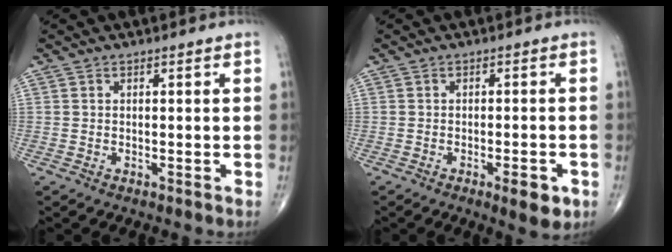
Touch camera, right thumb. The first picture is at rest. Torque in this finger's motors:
{"motor_torque": [0.48, 0.70, 0.33, -0.60, 0.08]}